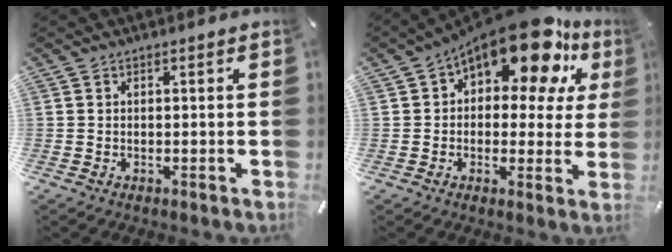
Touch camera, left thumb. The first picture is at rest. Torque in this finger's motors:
{"motor_torque": [1.02, 2.08, 2.15, -0.62, 0.22]}